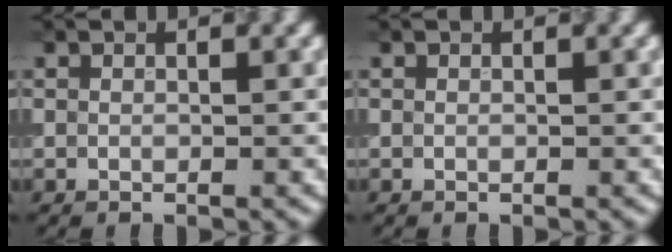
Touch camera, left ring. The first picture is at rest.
{"total": 0.0}